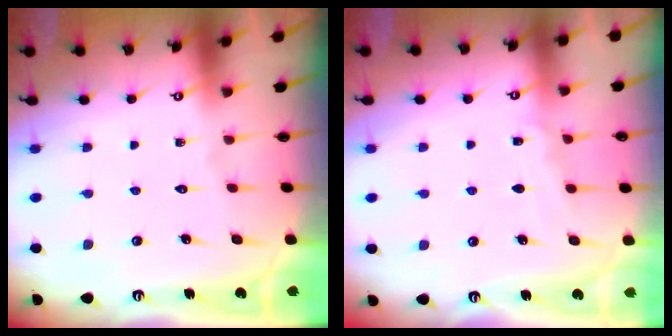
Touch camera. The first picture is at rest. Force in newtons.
{"total": 4.2, "press": 4.2, "slide": 0.6}